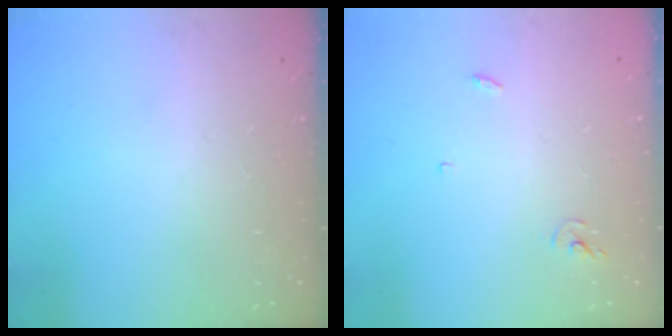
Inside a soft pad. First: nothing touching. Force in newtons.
{"total": 3.0, "press": 3.0, "slide": 0.2}